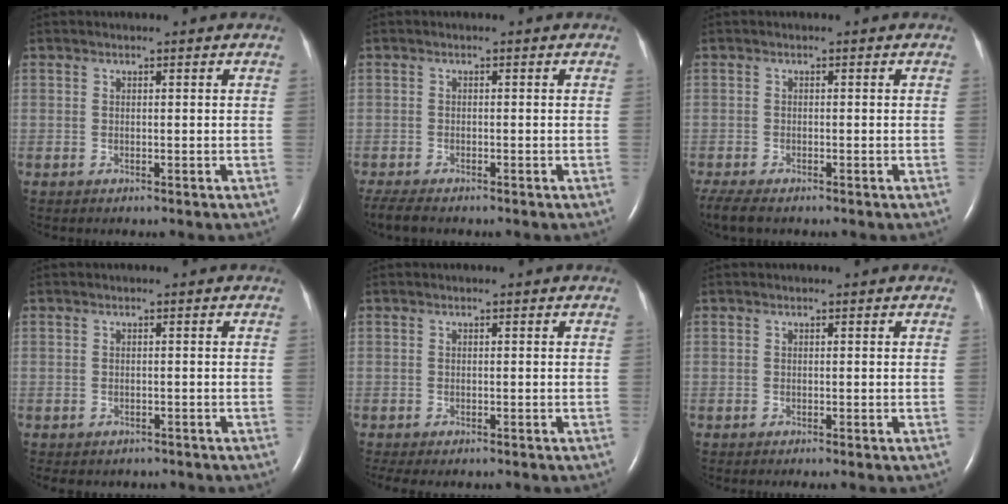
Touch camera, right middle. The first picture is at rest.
{"total": 4.1, "force": [-3.4, 0.9, 2.1], "torque": [-0.047, -0.014, -0.055]}
{"total": 4.0, "force": [-3.2, 1.8, 1.5], "torque": [-0.028, -0.007, -0.049]}
{"total": 3.9, "force": [-3.2, 2.0, 0.9], "torque": [-0.012, 0.002, -0.036]}
{"total": 2.5, "force": [-1.9, 0.9, 1.4], "torque": [-0.022, -0.008, -0.026]}
{"total": 0.0}